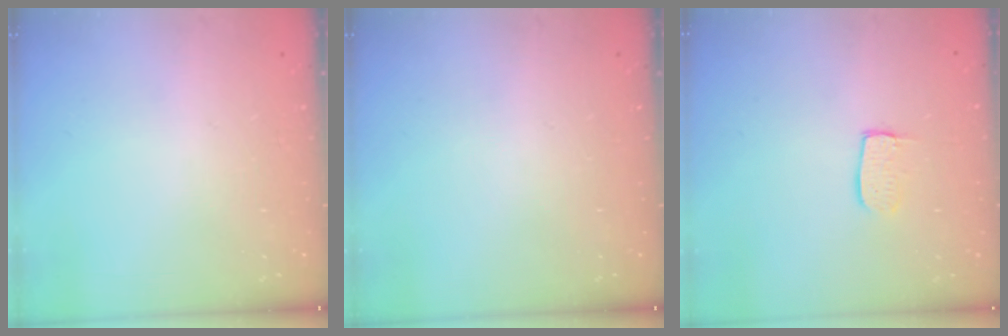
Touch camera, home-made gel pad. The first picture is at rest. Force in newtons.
{"total": 0.0}
{"total": 6.2, "press": 6.2, "slide": 0.4}